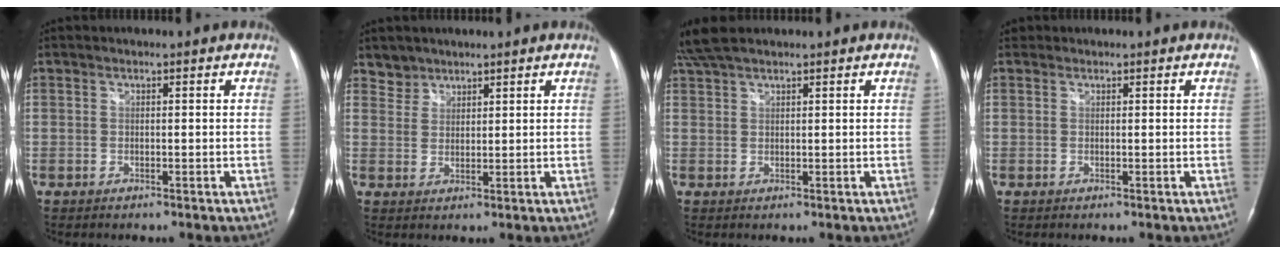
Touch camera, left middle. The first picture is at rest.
{"total": 2.9, "force": [2.4, 1.5, -0.6], "torque": [0.021, 0.007, 0.043]}
{"total": 4.9, "force": [4.2, 1.1, 2.3], "torque": [-0.052, 0.028, 0.084]}
{"total": 0.6, "force": [0.4, 0.5, 0.0], "torque": [0.004, 0.006, 0.007]}